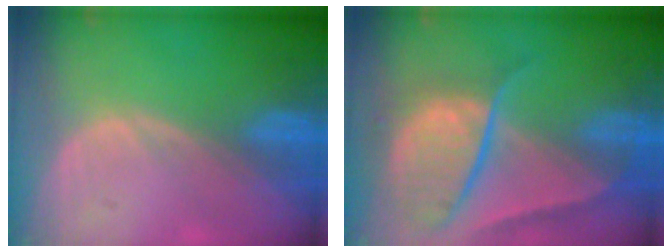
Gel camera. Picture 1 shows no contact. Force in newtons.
{"total": 10.6, "press": 8.9, "slide": 5.7}